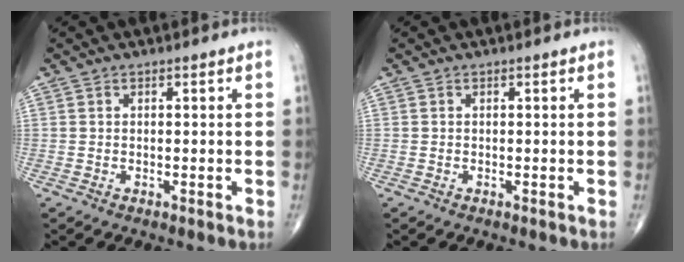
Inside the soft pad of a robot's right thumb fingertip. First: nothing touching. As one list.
[{"total": 0.0}]